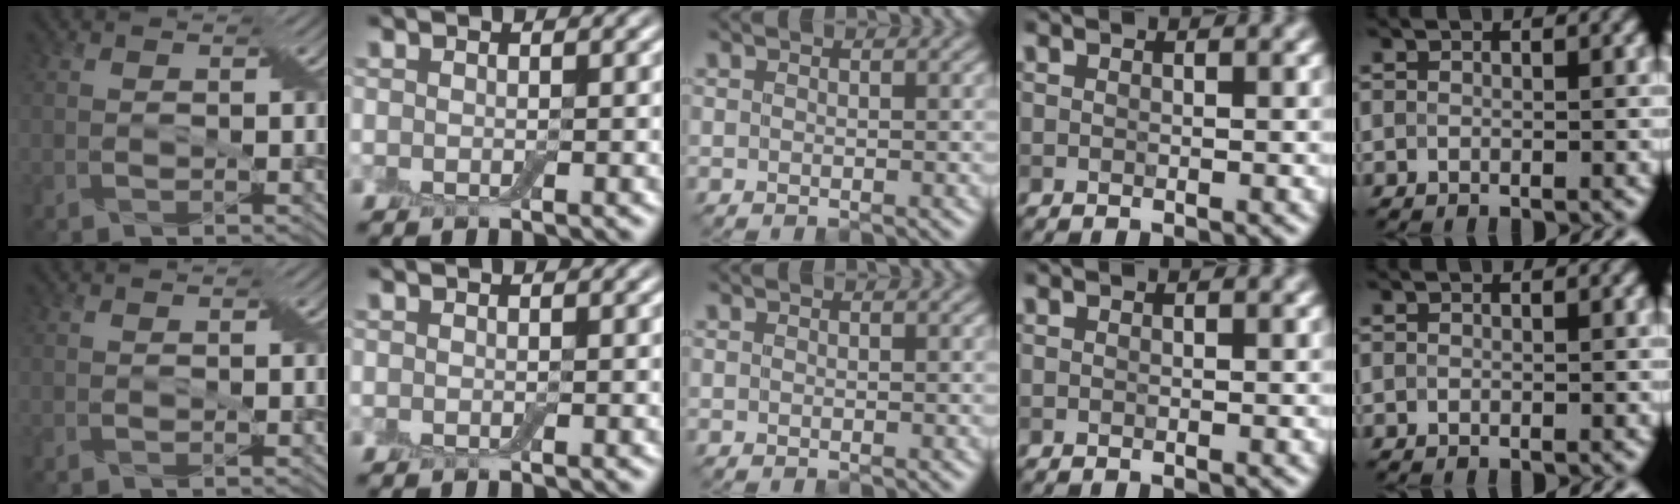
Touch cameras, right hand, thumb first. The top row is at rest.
{}